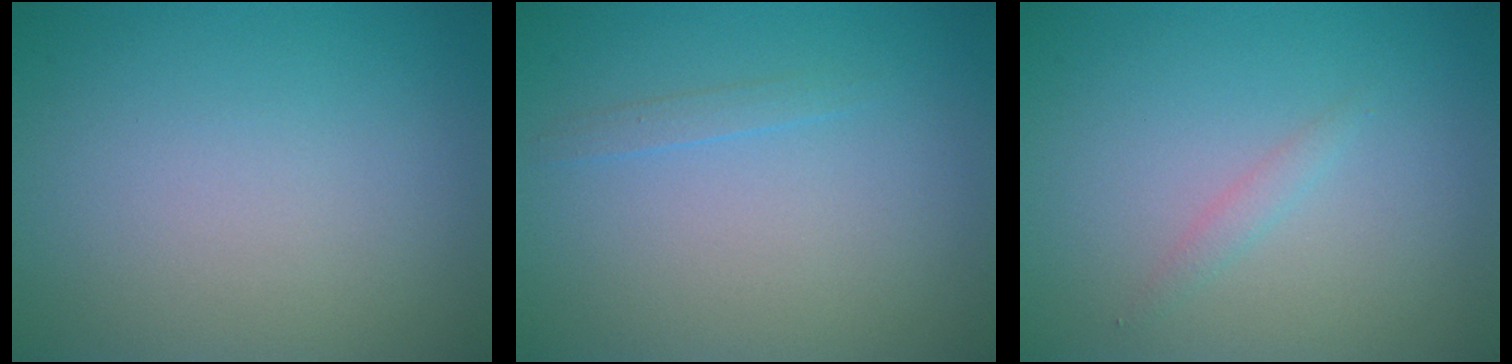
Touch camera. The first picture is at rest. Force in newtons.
{"total": 0.7, "press": 0.7, "slide": 0.1}
{"total": 0.9, "press": 0.9, "slide": 0.1}